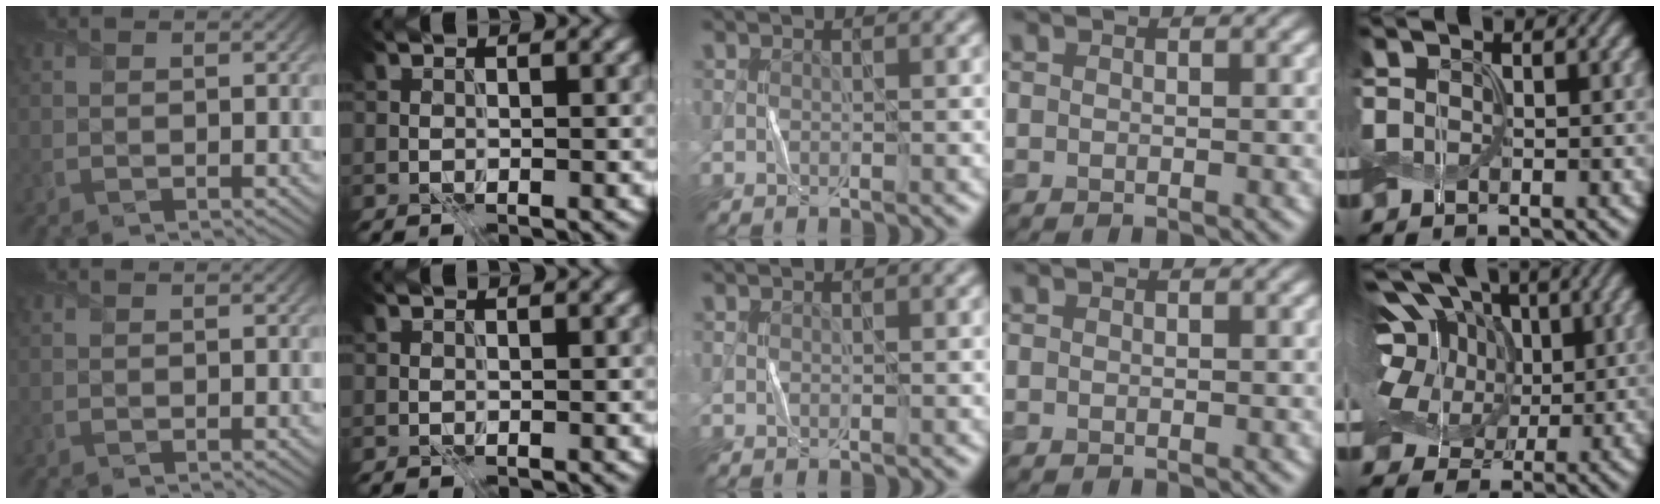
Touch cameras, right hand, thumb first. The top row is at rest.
{"little": {"total": 14.7, "force": [4.8, 10.6, 8.9], "torque": [-0.179, 0.038, 0.062]}}